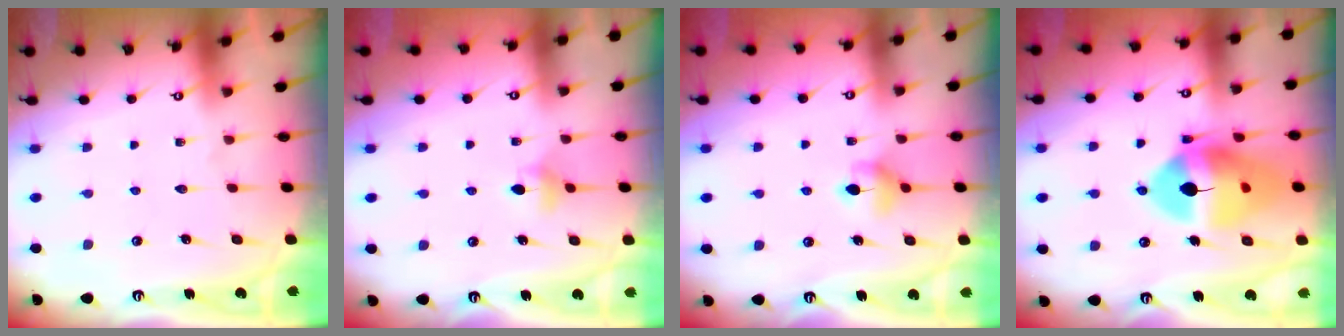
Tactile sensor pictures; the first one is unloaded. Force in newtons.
{"total": 4.3, "press": 4.2, "slide": 0.7}
{"total": 5.5, "press": 5.4, "slide": 0.7}
{"total": 16.9, "press": 16.7, "slide": 2.0}